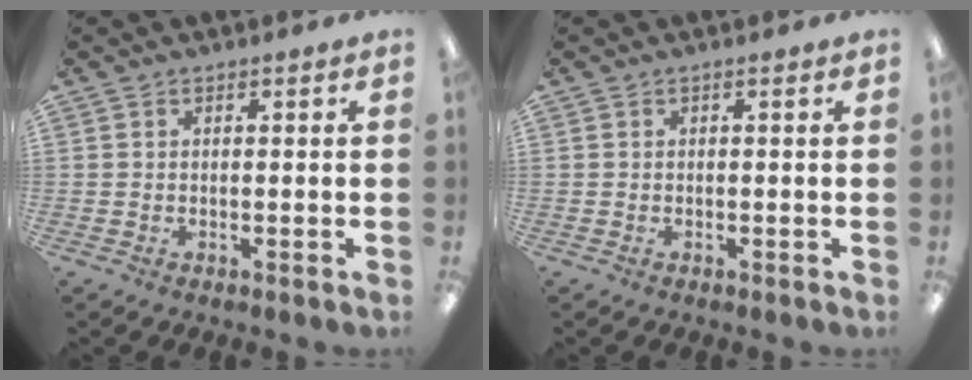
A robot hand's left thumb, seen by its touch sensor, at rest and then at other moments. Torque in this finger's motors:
{"motor_torque": [0.00, 0.00, 0.07, 0.01, 0.00]}